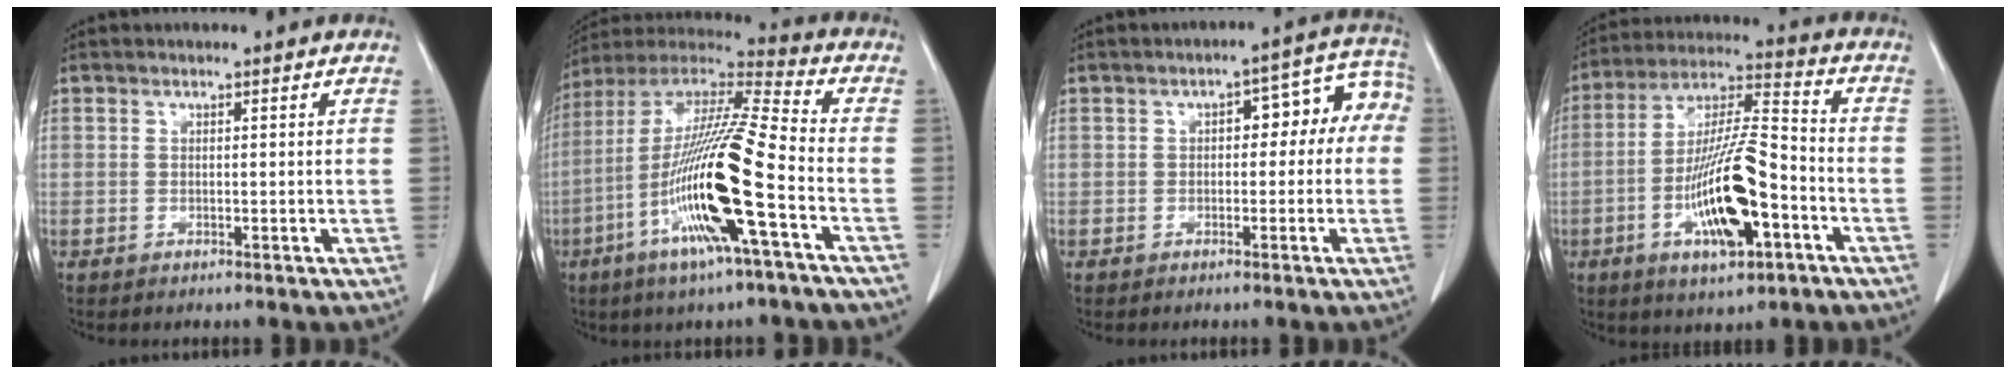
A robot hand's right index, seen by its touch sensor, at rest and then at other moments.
{"total": 20.2, "force": [-6.5, 0.3, 19.1], "torque": [-0.390, -0.021, -0.133]}
{"total": 7.9, "force": [0.3, 3.9, 6.9], "torque": [-0.074, 0.051, 0.002]}
{"total": 15.6, "force": [-5.3, 3.4, 14.3], "torque": [-0.273, 0.000, -0.091]}